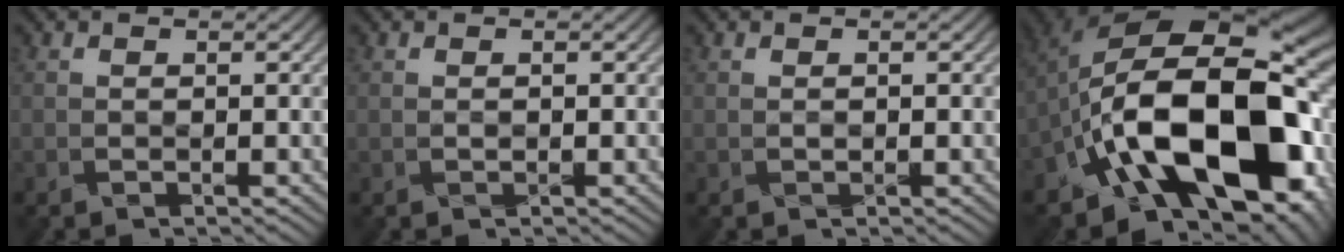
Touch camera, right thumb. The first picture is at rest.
{"total": 0.0}
{"total": 0.0}
{"total": 18.6, "force": [-6.5, 10.7, 13.8], "torque": [-0.230, -0.007, -0.101]}